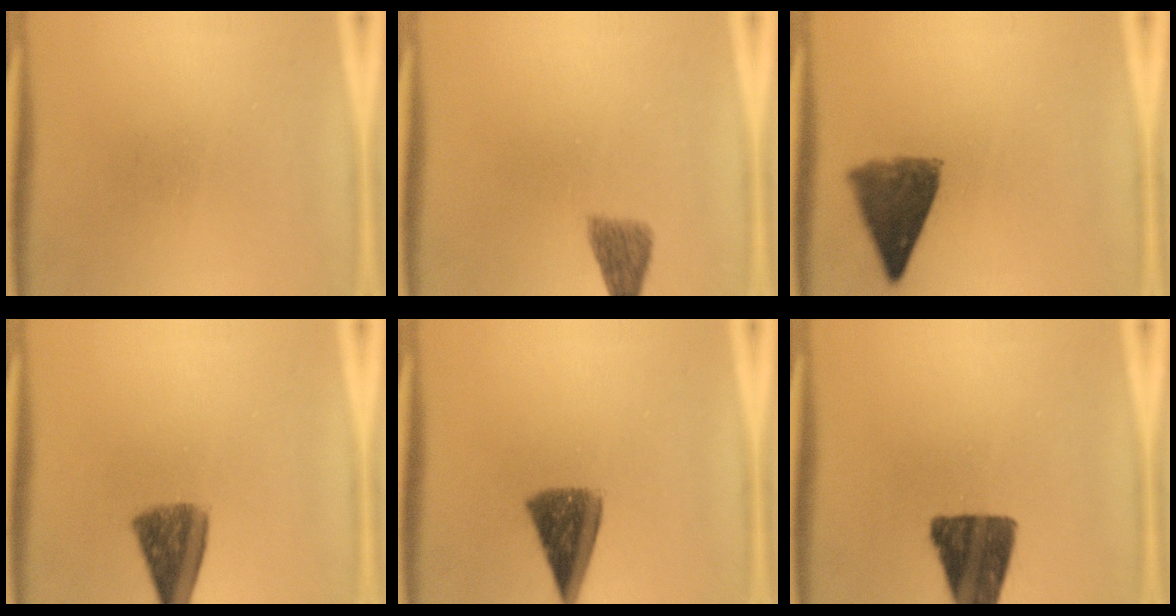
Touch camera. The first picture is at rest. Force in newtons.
{"total": 3.7}
{"total": 8.6}
{"total": 8.4}
{"total": 8.8}
{"total": 13.9}